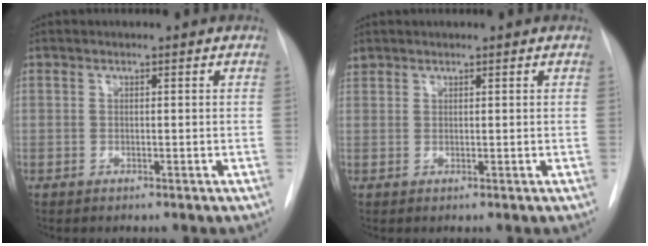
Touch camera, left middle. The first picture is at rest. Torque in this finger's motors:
{"motor_torque": [0.40, -0.42, 0.39, 0.08]}